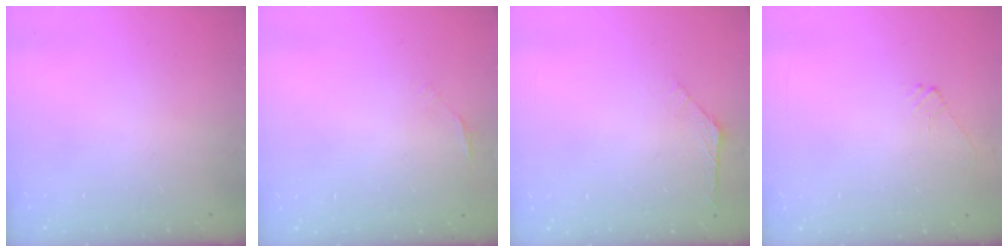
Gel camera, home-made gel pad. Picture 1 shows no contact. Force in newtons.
{"total": 1.5, "press": 1.4, "slide": 0.5}
{"total": 2.5, "press": 2.4, "slide": 0.7}
{"total": 2.2, "press": 2.2, "slide": 0.6}